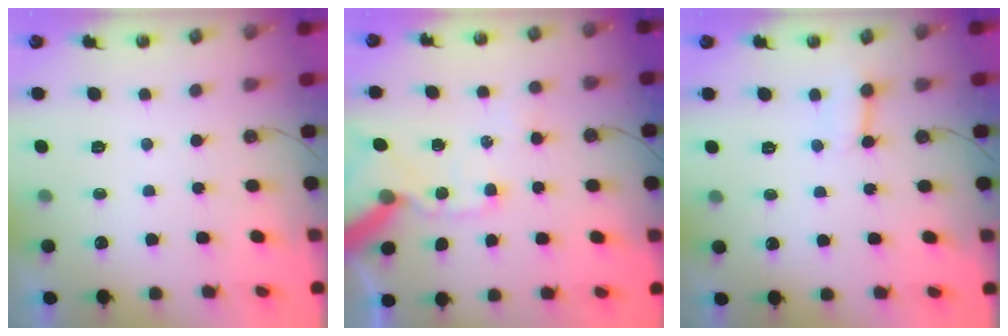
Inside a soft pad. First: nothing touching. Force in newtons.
{"total": 14.5, "press": 14.3, "slide": 2.5}
{"total": 4.9, "press": 4.9, "slide": 0.5}